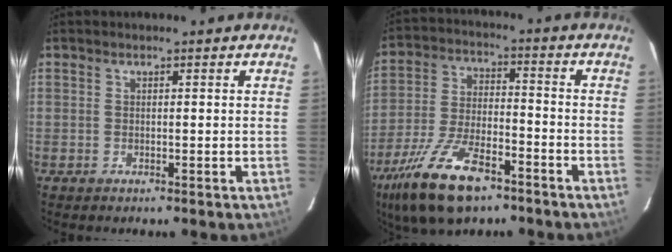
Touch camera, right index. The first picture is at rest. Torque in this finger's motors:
{"motor_torque": [1.14, -1.00, 0.89, 0.20]}